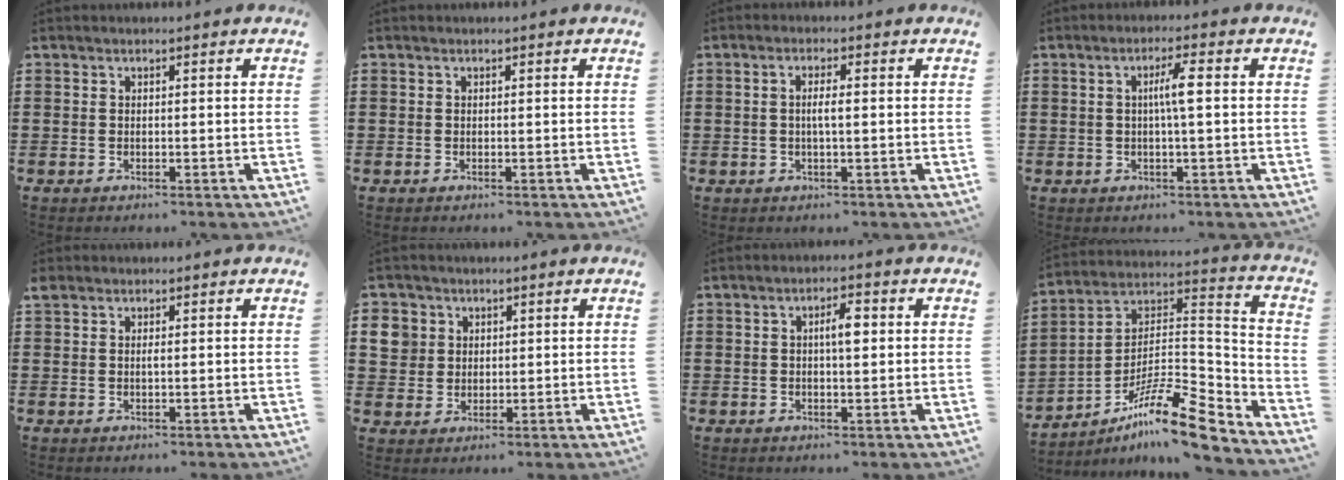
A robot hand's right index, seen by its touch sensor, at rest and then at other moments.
{"total": 0.0}
{"total": 2.6, "force": [-0.2, 0.3, 2.5], "torque": [-0.046, -0.003, -0.004]}
{"total": 3.7, "force": [0.3, -0.2, 3.7], "torque": [-0.069, -0.002, -0.001]}
{"total": 0.8, "force": [0.4, 0.3, 0.7], "torque": [-0.015, 0.002, 0.007]}
{"total": 4.8, "force": [1.6, 4.4, 1.0], "torque": [-0.033, 0.012, 0.029]}
{"total": 3.6, "force": [0.6, 1.1, 3.4], "torque": [-0.058, 0.004, 0.005]}
{"total": 13.3, "force": [-10.1, 2.1, 8.3], "torque": [-0.145, 0.018, -0.192]}